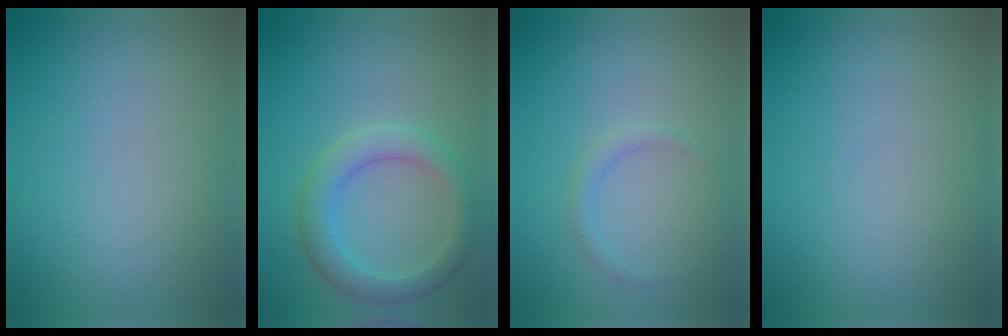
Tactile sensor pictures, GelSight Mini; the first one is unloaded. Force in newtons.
{"total": 3.8, "press": 3.8, "slide": 0.1}
{"total": 1.0, "press": 1.0, "slide": 0.0}
{"total": 0.0}